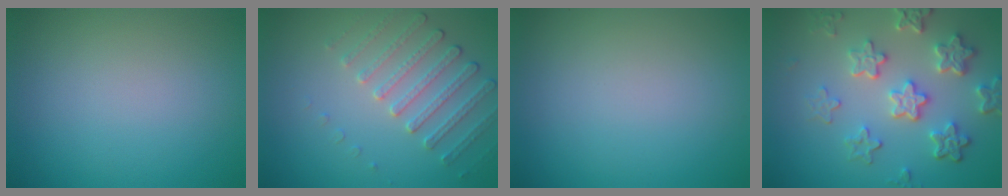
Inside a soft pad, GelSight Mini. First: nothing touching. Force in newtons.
{"total": 2.5, "press": 2.2, "slide": 1.3}
{"total": 0.0}
{"total": 5.7, "press": 4.3, "slide": 3.7}